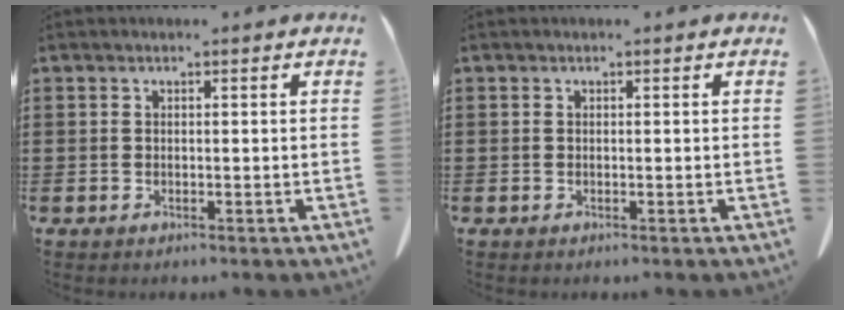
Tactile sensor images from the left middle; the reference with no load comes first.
{"total": 0.0}